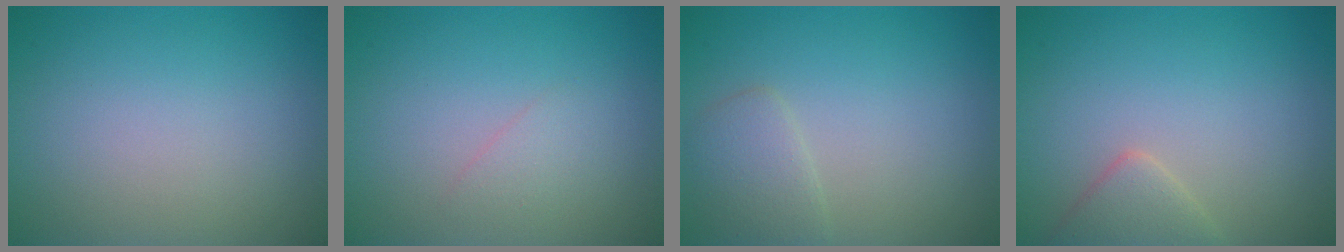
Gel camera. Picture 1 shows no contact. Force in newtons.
{"total": 1.0, "press": 1.0, "slide": 0.0}
{"total": 2.1, "press": 2.1, "slide": 0.2}
{"total": 2.3, "press": 2.3, "slide": 0.1}